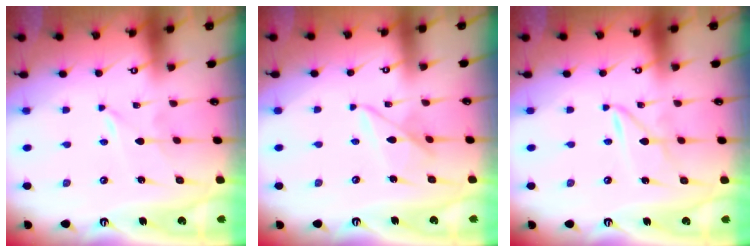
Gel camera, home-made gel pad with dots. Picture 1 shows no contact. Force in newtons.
{"total": 6.9, "press": 6.9, "slide": 0.5}
{"total": 2.0, "press": 2.0, "slide": 0.2}